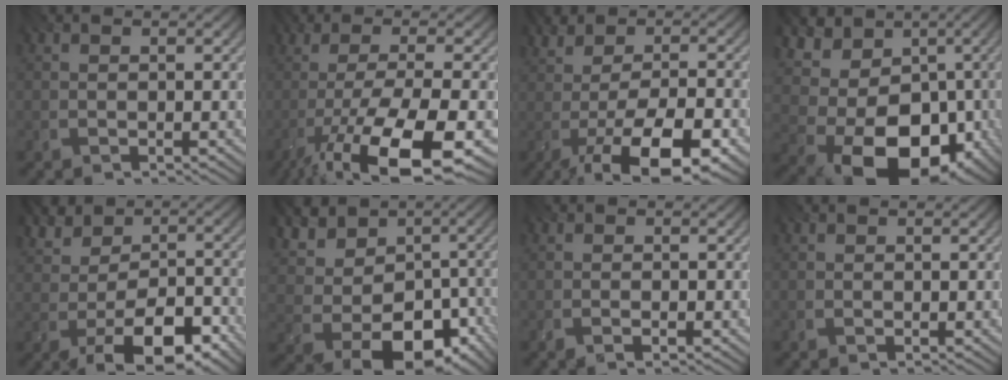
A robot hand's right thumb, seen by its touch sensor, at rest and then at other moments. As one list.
[{"total": 13.8, "force": [-7.2, 3.2, 11.4], "torque": [-0.174, -0.012, -0.124]}, {"total": 11.5, "force": [-4.9, 4.6, 9.3], "torque": [-0.140, 0.004, -0.083]}, {"total": 17.7, "force": [-2.5, 13.3, 11.5], "torque": [-0.203, -0.022, -0.026]}, {"total": 8.6, "force": [-3.2, 4.8, 6.3], "torque": [-0.087, -0.001, -0.070]}, {"total": 13.1, "force": [-1.0, 10.0, 8.3], "torque": [-0.167, -0.015, 0.004]}, {"total": 0.7, "force": [-0.5, 0.1, 0.5], "torque": [-0.007, 0.002, -0.013]}, {"total": 0.0}]